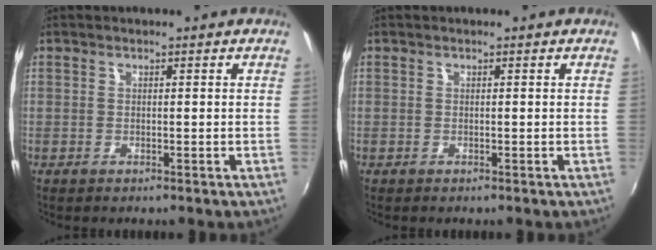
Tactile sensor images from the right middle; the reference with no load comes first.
{"total": 0.0}